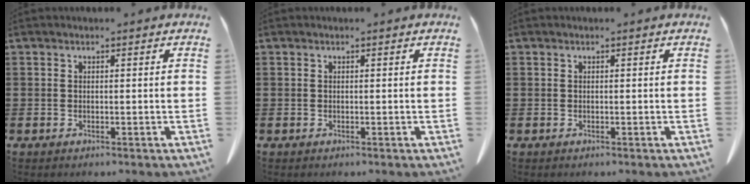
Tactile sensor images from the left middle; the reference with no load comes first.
{"total": 0.0}
{"total": 0.0}